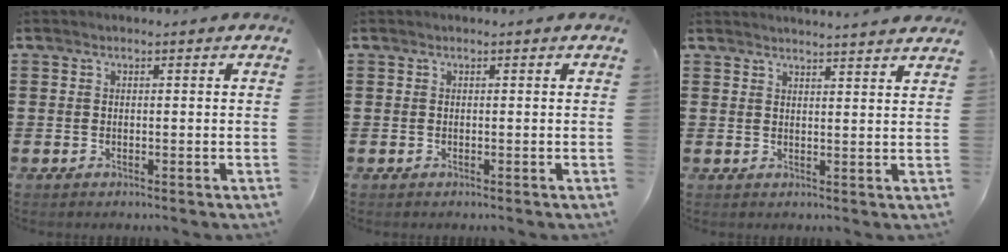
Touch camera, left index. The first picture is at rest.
{"total": 0.0}
{"total": 2.5, "force": [2.5, -0.4, 0.1], "torque": [-0.009, -0.011, 0.047]}